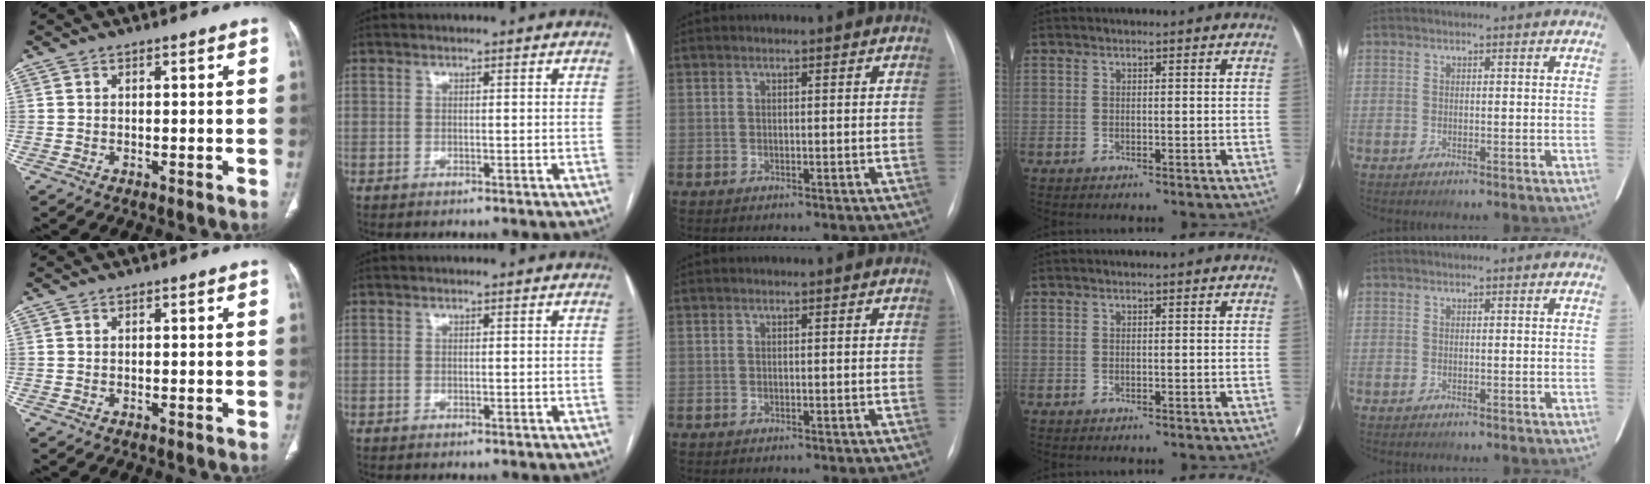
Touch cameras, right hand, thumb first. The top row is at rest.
{}